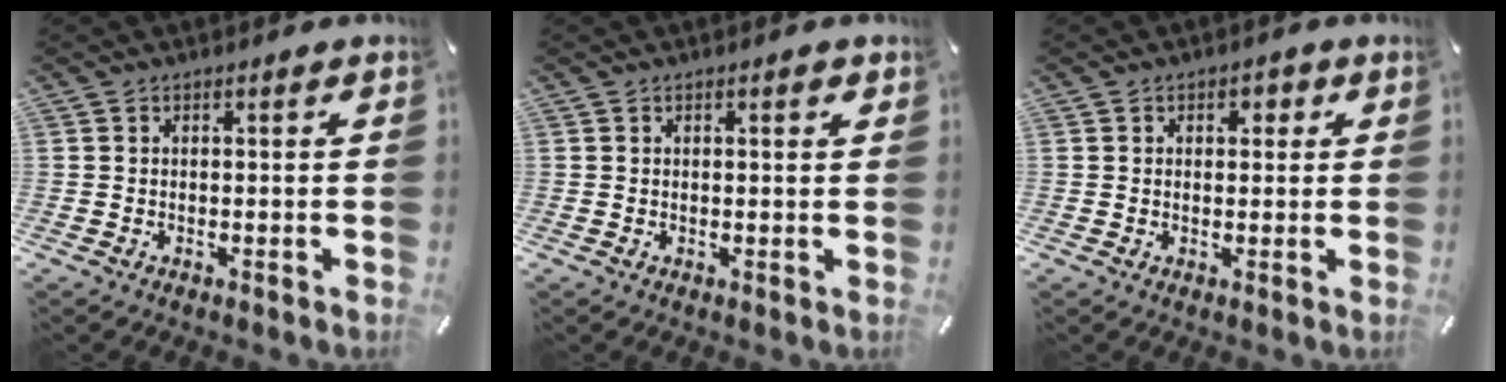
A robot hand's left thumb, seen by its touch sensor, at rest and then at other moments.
{"total": 1.2, "force": [0.5, 0.3, 1.0], "torque": [-0.014, -0.002, 0.006]}
{"total": 2.4, "force": [0.6, 1.7, 1.5], "torque": [-0.009, 0.000, 0.002]}